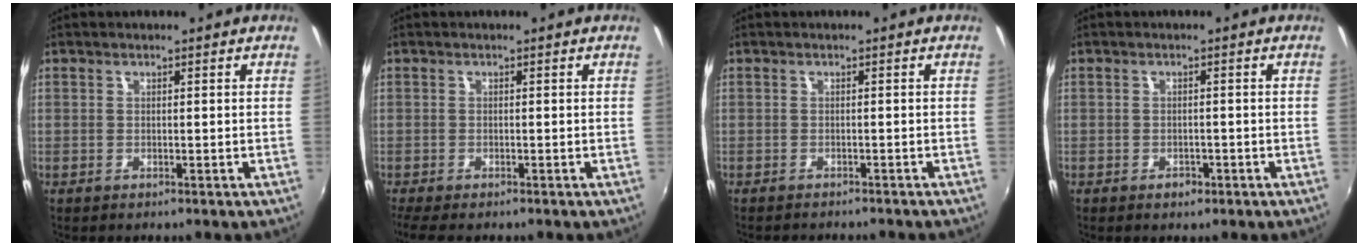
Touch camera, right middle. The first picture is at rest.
{"total": 4.3, "force": [-3.4, 0.9, 2.4], "torque": [-0.055, -0.025, -0.061]}
{"total": 4.3, "force": [-4.0, 0.8, 1.5], "torque": [-0.036, -0.014, -0.057]}
{"total": 1.9, "force": [-1.2, 1.2, 0.8], "torque": [-0.014, 0.000, -0.016]}